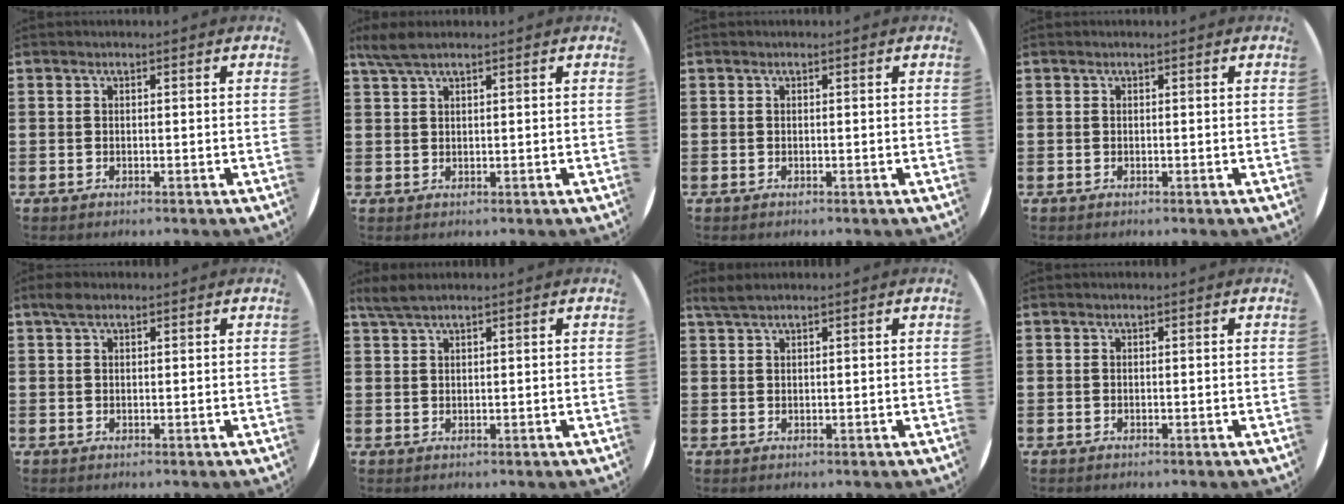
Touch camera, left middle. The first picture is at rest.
{"total": 2.6, "force": [2.0, 0.4, 1.7], "torque": [-0.036, 0.004, 0.036]}
{"total": 0.0}
{"total": 0.0}
{"total": 1.7, "force": [1.2, 0.7, 0.9], "torque": [-0.020, 0.006, 0.021]}
{"total": 2.2, "force": [1.8, 0.3, 1.2], "torque": [-0.026, 0.003, 0.033]}
{"total": 1.5, "force": [1.4, 0.0, 0.6], "torque": [-0.014, 0.002, 0.026]}
{"total": 0.0}